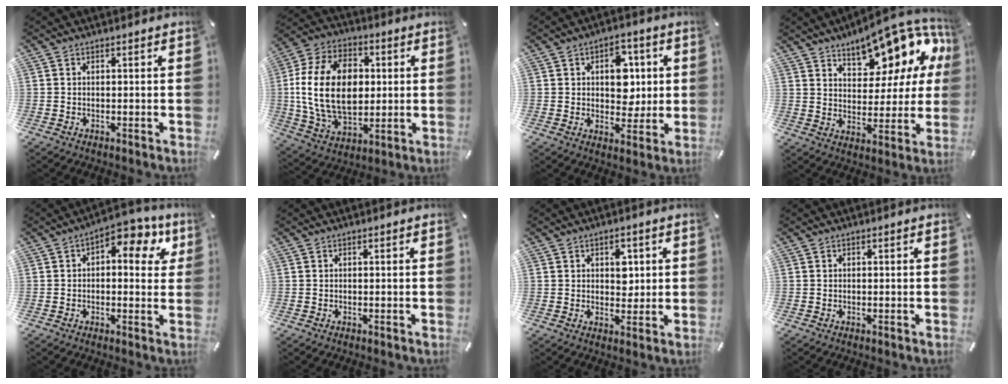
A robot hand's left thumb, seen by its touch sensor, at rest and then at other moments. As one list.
[{"total": 19.8, "force": [1.1, 13.9, 14.1], "torque": [-0.299, 0.010, 0.017]}, {"total": 8.9, "force": [1.8, 6.6, 5.6], "torque": [-0.058, -0.005, 0.023]}, {"total": 15.6, "force": [11.5, 7.3, 7.6], "torque": [-0.106, -0.087, 0.196]}, {"total": 8.8, "force": [3.2, 4.7, 6.7], "torque": [-0.079, -0.021, 0.046]}, {"total": 0.0}, {"total": 4.6, "force": [1.3, 3.4, 2.8], "torque": [-0.014, -0.012, 0.011]}, {"total": 0.0}]